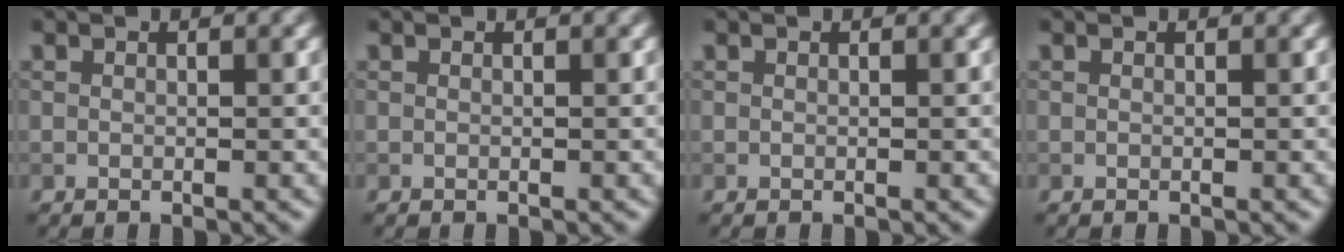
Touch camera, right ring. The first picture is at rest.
{"total": 0.0}
{"total": 0.0}
{"total": 0.0}